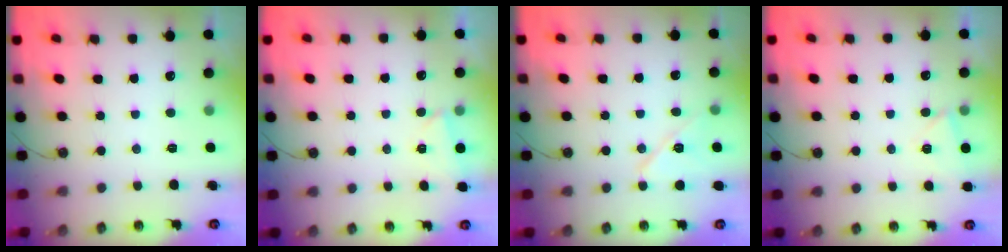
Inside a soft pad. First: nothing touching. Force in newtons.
{"total": 2.8, "press": 2.1, "slide": 1.8}
{"total": 9.8, "press": 8.7, "slide": 4.7}
{"total": 4.9, "press": 4.1, "slide": 2.6}